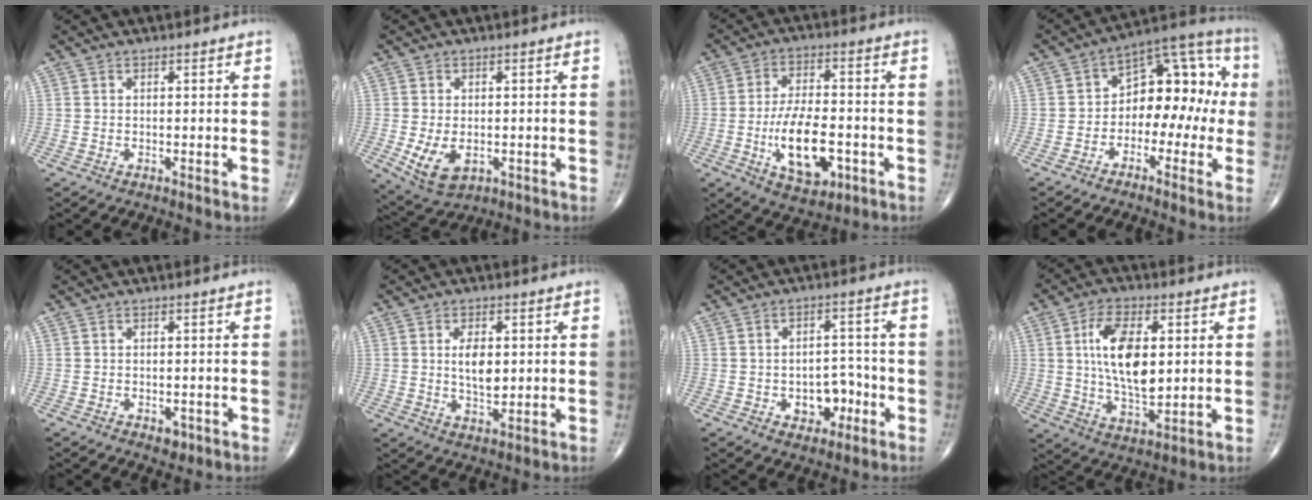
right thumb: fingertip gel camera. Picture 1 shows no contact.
{"total": 7.1, "force": [-1.5, 4.5, 5.3], "torque": [-0.091, -0.009, -0.013]}
{"total": 13.0, "force": [-3.6, 6.5, 10.7], "torque": [-0.171, 0.014, -0.055]}
{"total": 14.0, "force": [-1.2, 8.9, 10.8], "torque": [-0.103, 0.056, -0.033]}
{"total": 2.0, "force": [-0.9, 1.3, 1.2], "torque": [-0.008, 0.000, -0.008]}
{"total": 6.1, "force": [0.9, 3.2, 5.1], "torque": [-0.078, -0.009, 0.017]}
{"total": 7.0, "force": [-2.3, 4.9, 4.4], "torque": [-0.027, 0.028, -0.028]}
{"total": 13.6, "force": [2.3, 6.6, 11.7], "torque": [-0.199, -0.013, 0.044]}